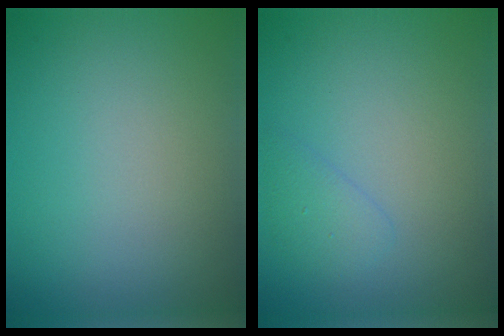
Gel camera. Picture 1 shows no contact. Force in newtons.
{"total": 1.4, "press": 1.4, "slide": 0.2}